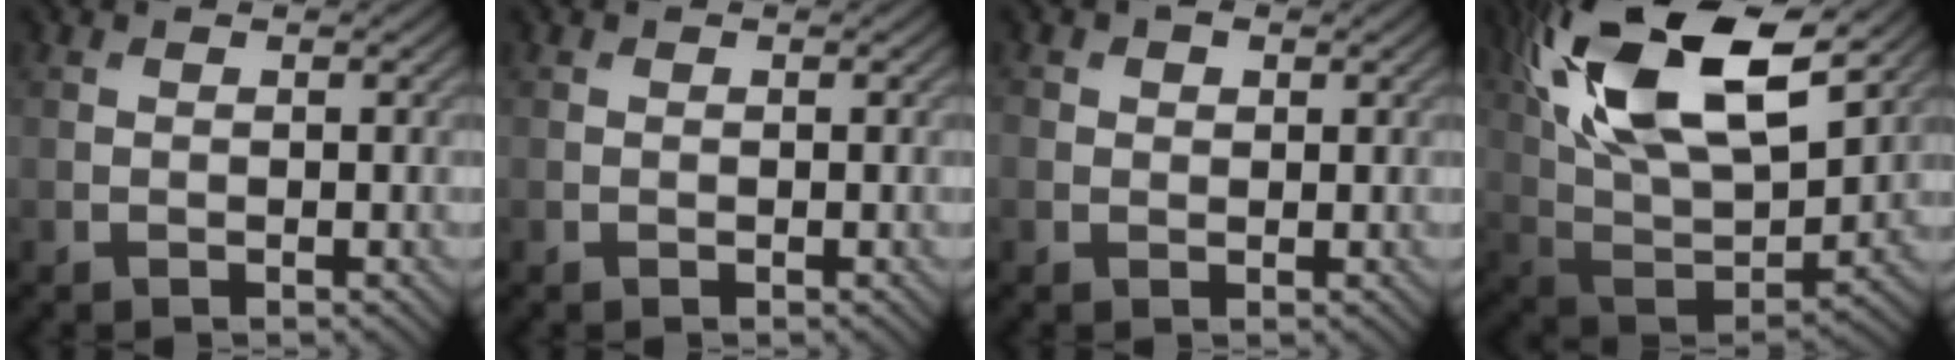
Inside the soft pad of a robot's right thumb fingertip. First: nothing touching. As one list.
[{"total": 0.0}, {"total": 1.8, "force": [0.7, 1.4, 0.8], "torque": [-0.015, 0.000, 0.009]}, {"total": 19.4, "force": [9.5, 8.9, 14.5], "torque": [-0.315, 0.033, 0.157]}]